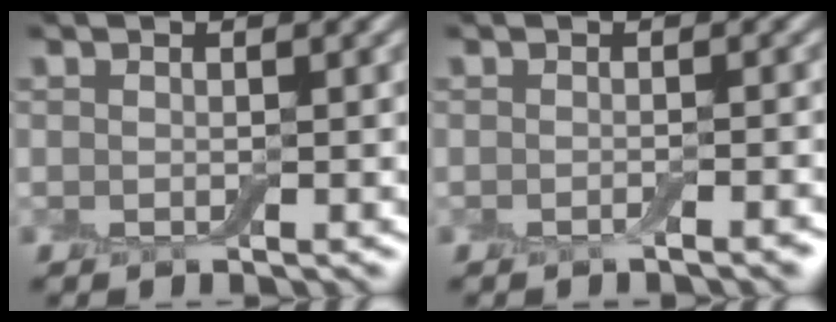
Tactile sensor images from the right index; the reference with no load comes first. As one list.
[{"total": 1.2, "force": [-0.7, 0.2, 0.9], "torque": [-0.009, -0.002, -0.014]}]